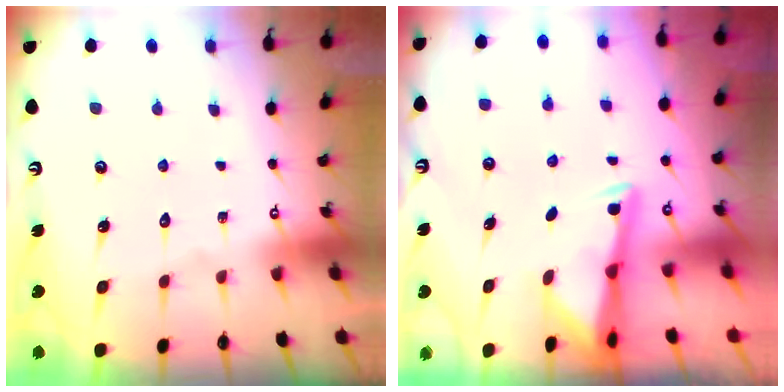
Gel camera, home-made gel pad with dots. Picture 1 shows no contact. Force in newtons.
{"total": 3.0, "press": 2.9, "slide": 0.6}